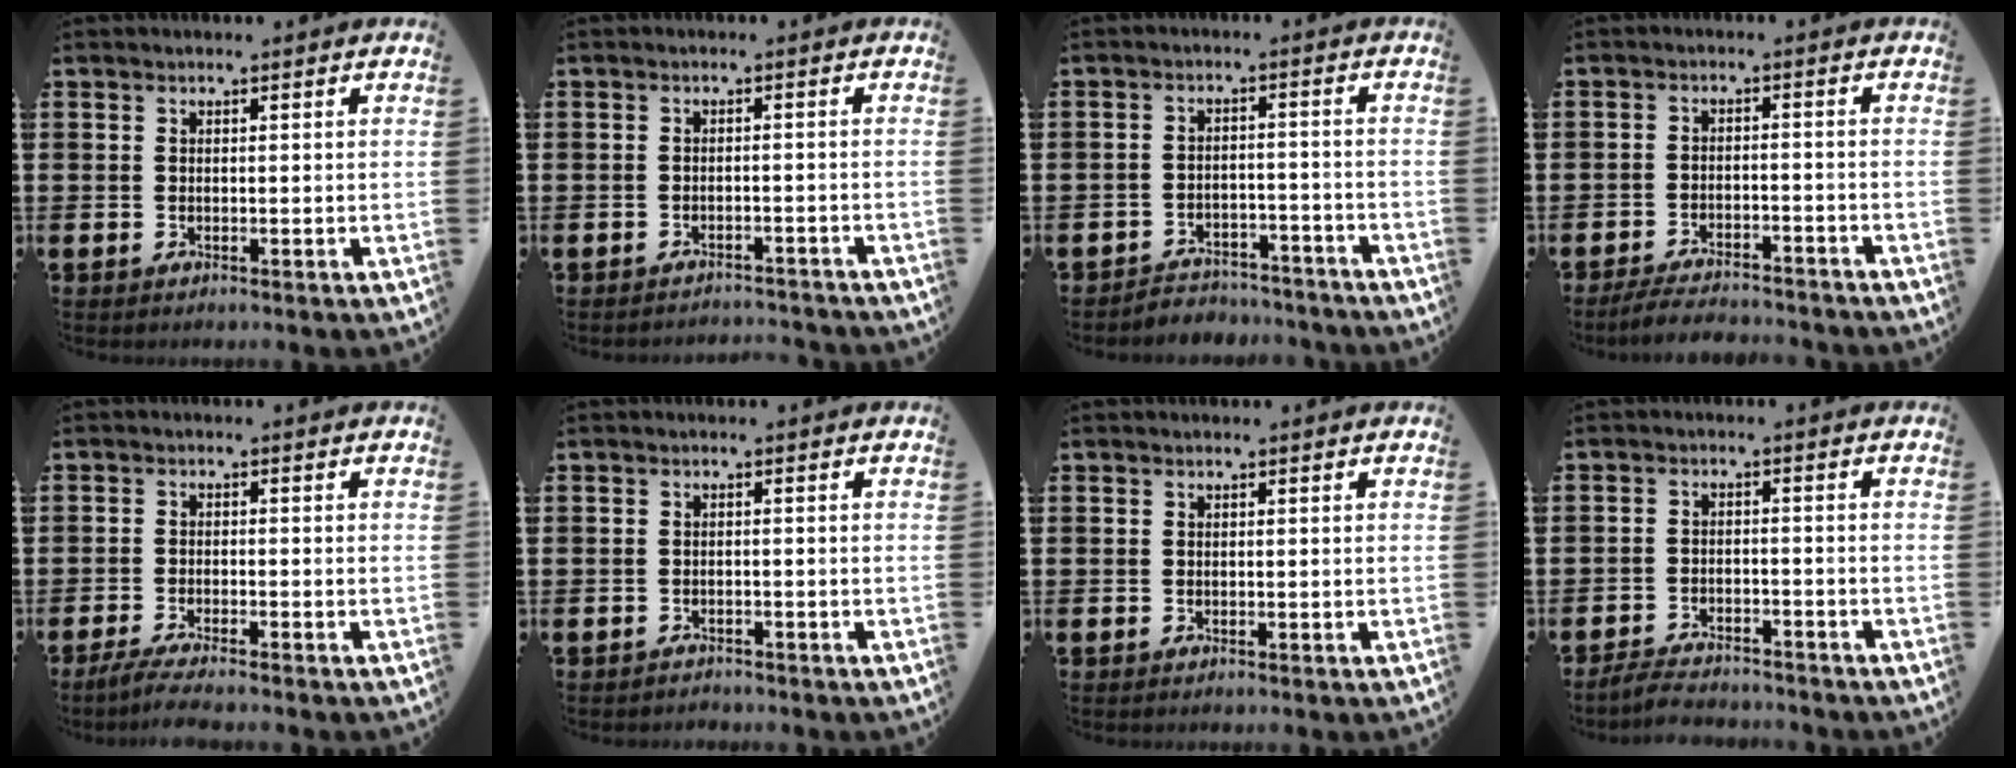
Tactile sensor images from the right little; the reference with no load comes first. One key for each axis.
{"total": 1.6, "fx": -1.5, "fy": -0.1, "fz": -0.1, "tx": -0.002, "ty": 0.004, "tz": -0.033}
{"total": 3.2, "fx": -3.1, "fy": 0.6, "fz": -0.1, "tx": -0.006, "ty": 0.006, "tz": -0.067}
{"total": 3.4, "fx": -3.3, "fy": 0.2, "fz": 0.8, "tx": -0.014, "ty": 0.004, "tz": -0.066}
{"total": 2.4, "fx": -2.0, "fy": -0.1, "fz": 1.3, "tx": -0.020, "ty": 0.000, "tz": -0.036}
{"total": 0.8, "fx": -0.8, "fy": 0.2, "fz": 0.0, "tx": -0.003, "ty": 0.002, "tz": -0.018}
{"total": 0.0}
{"total": 2.9, "fx": -2.9, "fy": 0.3, "fz": 0.2, "tx": -0.008, "ty": 0.006, "tz": -0.062}